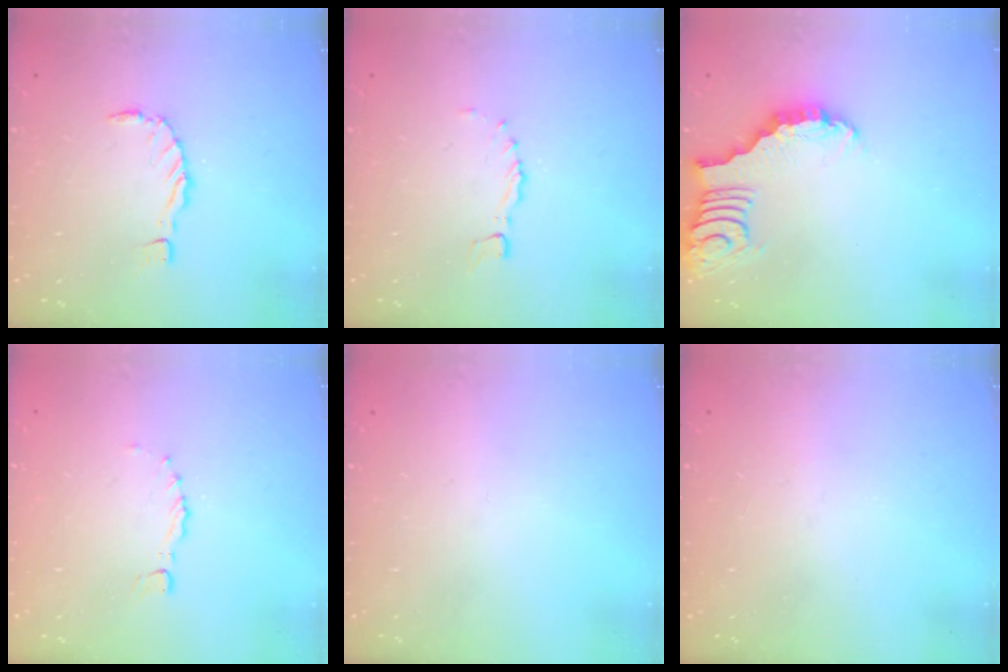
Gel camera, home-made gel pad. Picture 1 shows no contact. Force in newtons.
{"total": 0.0}
{"total": 2.8, "press": 2.7, "slide": 0.5}
{"total": 0.0}
{"total": 0.0}
{"total": 0.0}